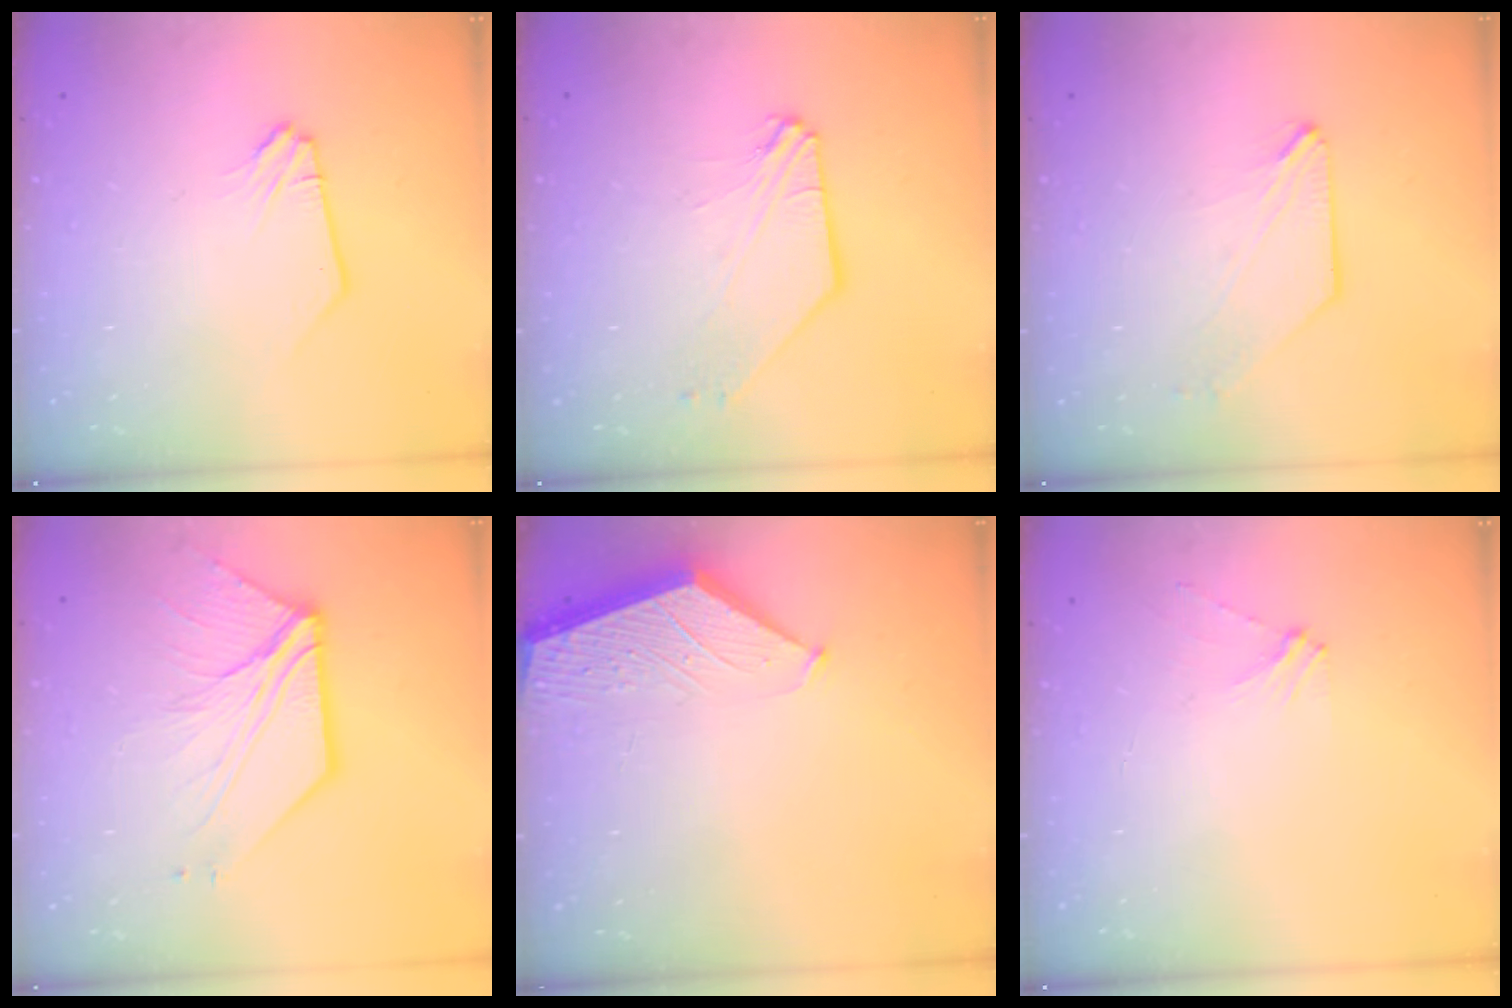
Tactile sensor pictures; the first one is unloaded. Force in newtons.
{"total": 4.9, "press": 4.8, "slide": 0.9}
{"total": 0.7, "press": 0.7, "slide": 0.1}
{"total": 8.6, "press": 8.6, "slide": 0.8}
{"total": 1.6, "press": 1.6, "slide": 0.2}
{"total": 3.8, "press": 3.8, "slide": 0.4}